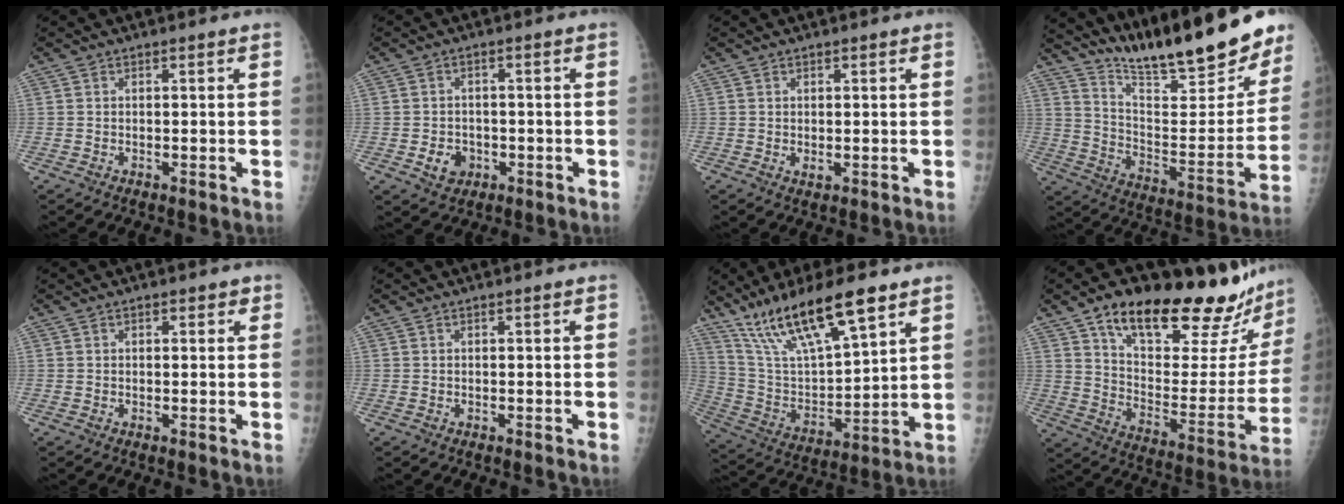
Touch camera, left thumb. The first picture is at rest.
{"total": 4.3, "force": [-1.4, 3.5, 1.9], "torque": [-0.016, 0.006, -0.016]}
{"total": 1.3, "force": [0.3, 0.6, 1.1], "torque": [-0.018, -0.005, 0.007]}
{"total": 25.3, "force": [20.9, 4.8, 13.4], "torque": [-0.171, -0.121, 0.316]}
{"total": 1.8, "force": [0.8, 1.0, 1.1], "torque": [-0.004, 0.000, 0.009]}
{"total": 0.0}
{"total": 19.4, "force": [13.0, 4.8, 13.6], "torque": [-0.233, -0.045, 0.253]}
{"total": 29.5, "force": [20.9, 9.6, 18.5], "torque": [-0.235, -0.074, 0.310]}